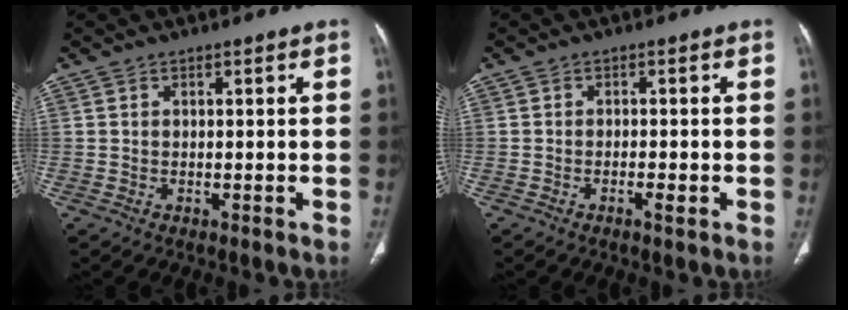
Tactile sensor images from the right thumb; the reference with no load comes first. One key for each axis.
{"total": 1.7, "fx": -0.8, "fy": 0.4, "fz": 1.5, "tx": -0.027, "ty": 0.003, "tz": -0.013}